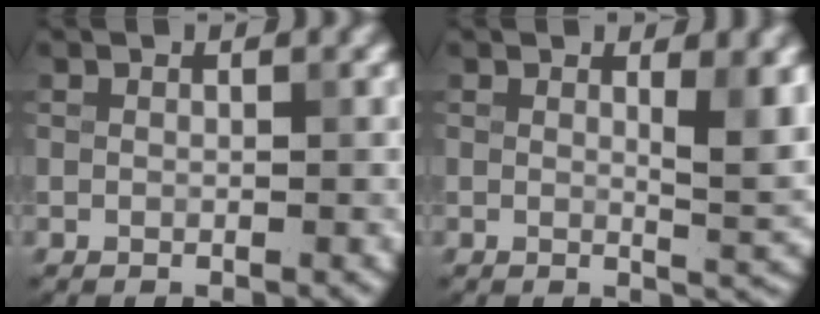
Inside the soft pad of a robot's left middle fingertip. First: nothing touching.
{"total": 4.0, "force": [1.2, 1.0, 3.6], "torque": [-0.045, -0.009, 0.020]}